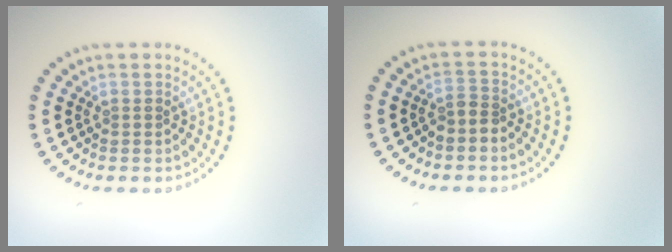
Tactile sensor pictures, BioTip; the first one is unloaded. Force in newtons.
{"total": 1.6, "press": 1.2, "slide": 1.0}